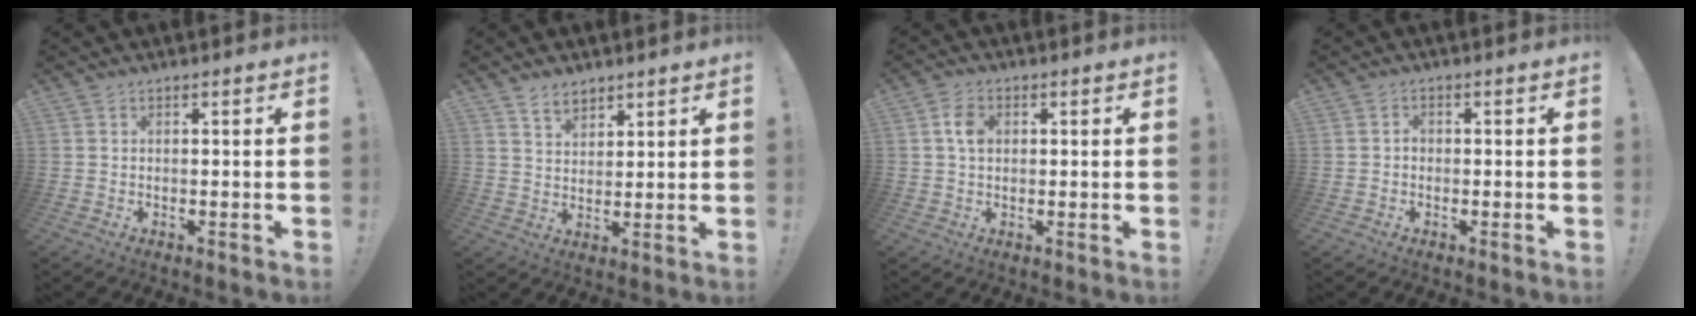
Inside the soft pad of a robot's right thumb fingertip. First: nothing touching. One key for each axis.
{"total": 5.6, "fx": 4.5, "fy": 3.0, "fz": 1.6, "tx": -0.020, "ty": -0.026, "tz": 0.082}
{"total": 4.8, "fx": 0.8, "fy": 3.3, "fz": 3.3, "tx": -0.052, "ty": 0.006, "tz": 0.014}
{"total": 1.4, "fx": -0.8, "fy": 0.9, "fz": 0.6, "tx": -0.012, "ty": 0.008, "tz": -0.015}